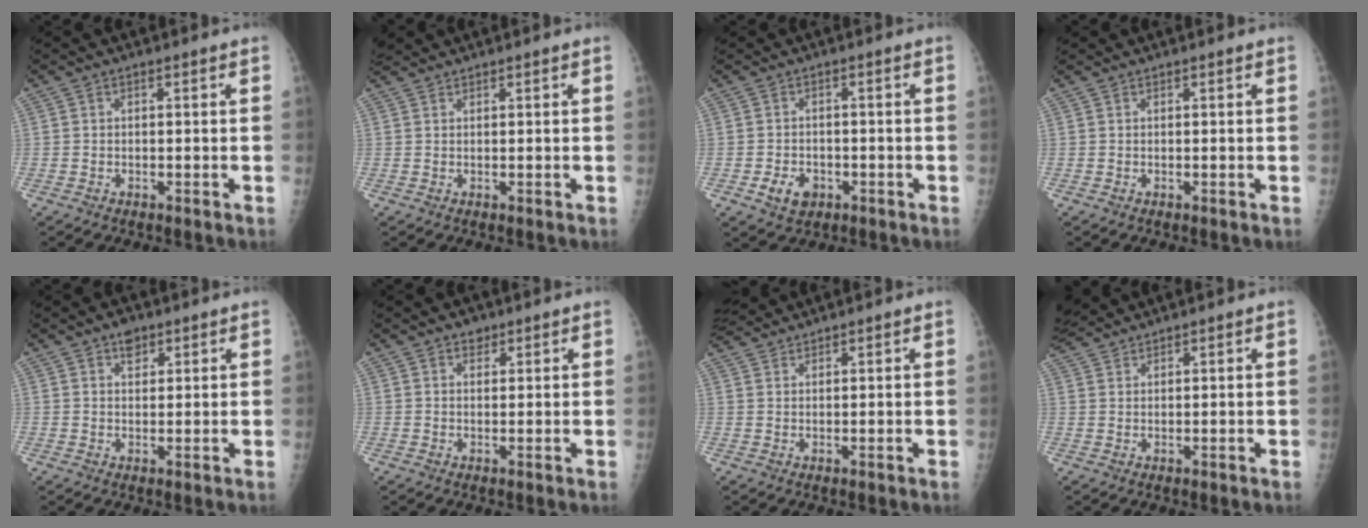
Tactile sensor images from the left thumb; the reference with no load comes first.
{"total": 2.1, "force": [2.0, 0.4, 0.3], "torque": [-0.005, 0.015, 0.040]}
{"total": 3.8, "force": [-1.4, 3.0, 1.8], "torque": [-0.015, 0.004, -0.015]}
{"total": 0.0}
{"total": 2.9, "force": [1.8, 1.8, 1.3], "torque": [-0.005, -0.010, 0.028]}
{"total": 1.8, "force": [1.3, 1.2, 0.5], "torque": [0.006, -0.007, 0.017]}
{"total": 4.5, "force": [4.4, 0.6, 0.6], "torque": [-0.015, 0.013, 0.088]}
{"total": 5.3, "force": [5.1, 0.8, 1.3], "torque": [-0.032, 0.010, 0.106]}